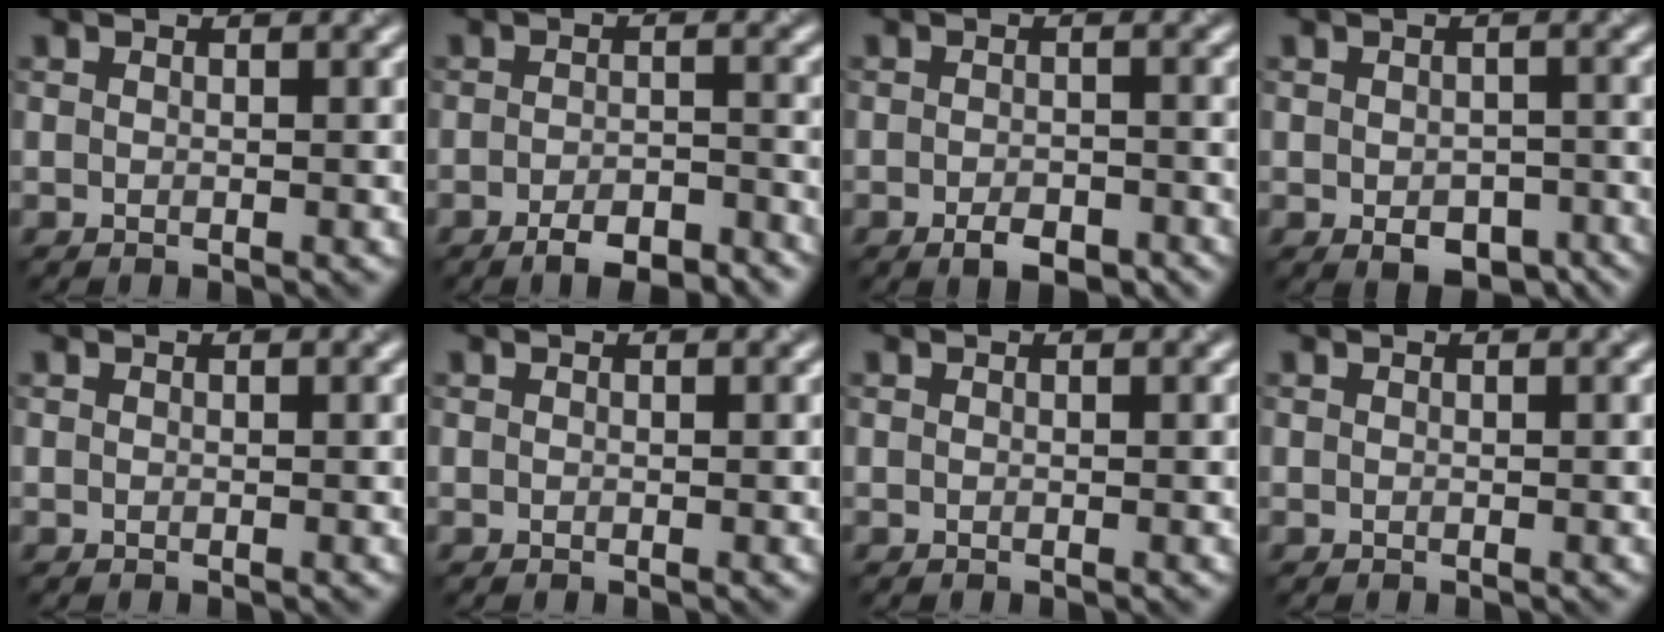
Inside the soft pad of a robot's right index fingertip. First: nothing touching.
{"total": 4.0, "force": [-2.9, 1.2, 2.5], "torque": [-0.037, 0.000, -0.045]}
{"total": 2.7, "force": [-1.6, 1.2, 1.8], "torque": [-0.027, -0.002, -0.026]}
{"total": 4.0, "force": [-1.8, 2.4, 2.7], "torque": [-0.033, -0.012, -0.021]}
{"total": 0.0}
{"total": 0.0}
{"total": 0.0}
{"total": 0.0}